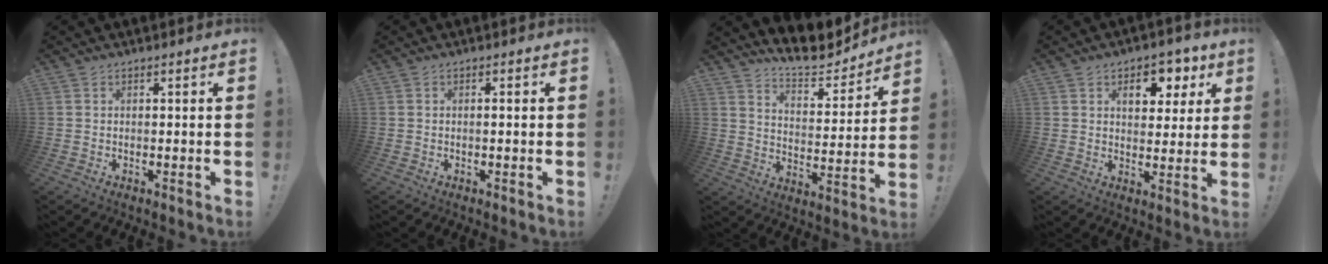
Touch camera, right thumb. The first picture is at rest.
{"total": 0.8, "force": [-0.3, -0.2, 0.8], "torque": [-0.012, -0.002, -0.006]}
{"total": 11.4, "force": [10.4, 3.4, 3.4], "torque": [-0.060, -0.085, 0.184]}
{"total": 8.8, "force": [4.1, 5.8, 5.3], "torque": [-0.052, -0.018, 0.068]}